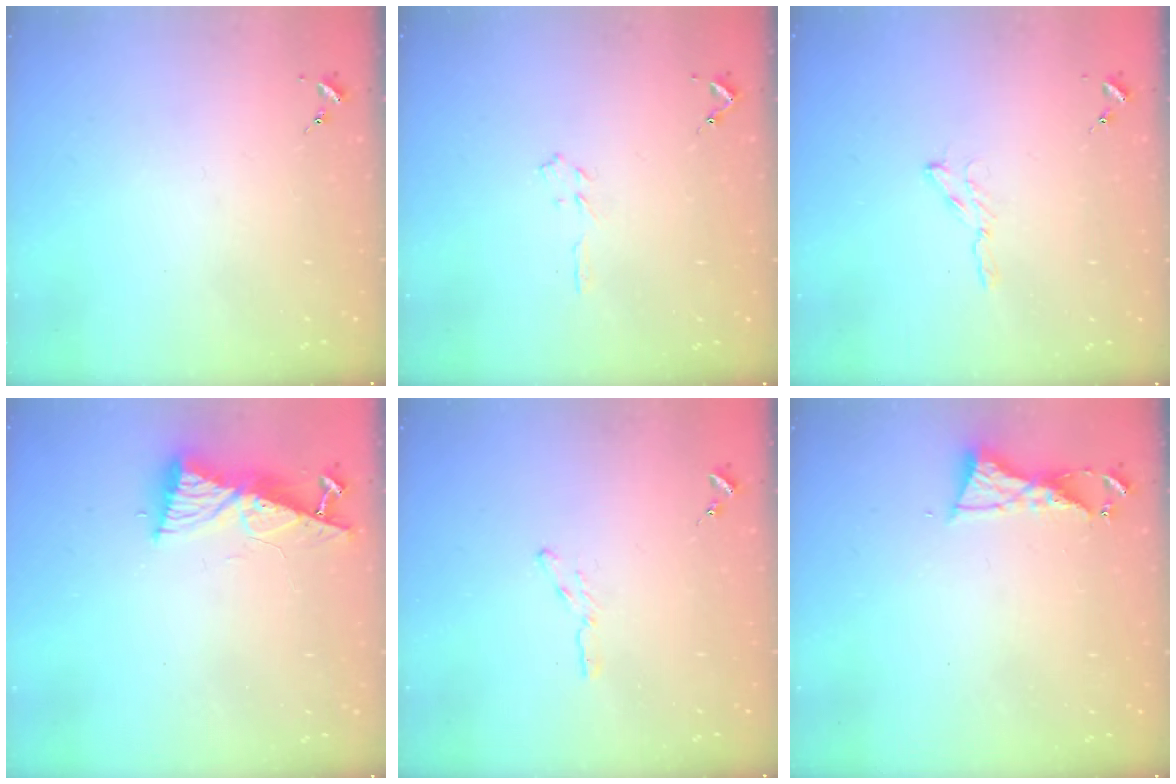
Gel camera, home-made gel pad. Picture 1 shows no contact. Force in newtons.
{"total": 3.1, "press": 3.1, "slide": 0.3}
{"total": 3.6, "press": 3.6, "slide": 0.5}
{"total": 10.3, "press": 10.3, "slide": 1.0}
{"total": 3.1, "press": 3.1, "slide": 0.3}
{"total": 6.6, "press": 6.6, "slide": 0.6}